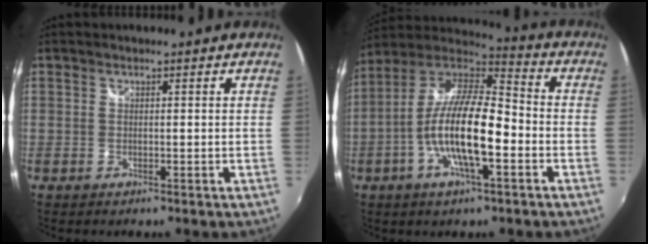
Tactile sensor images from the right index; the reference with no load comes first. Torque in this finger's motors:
{"motor_torque": [1.82, -0.32, 1.05, 0.21]}